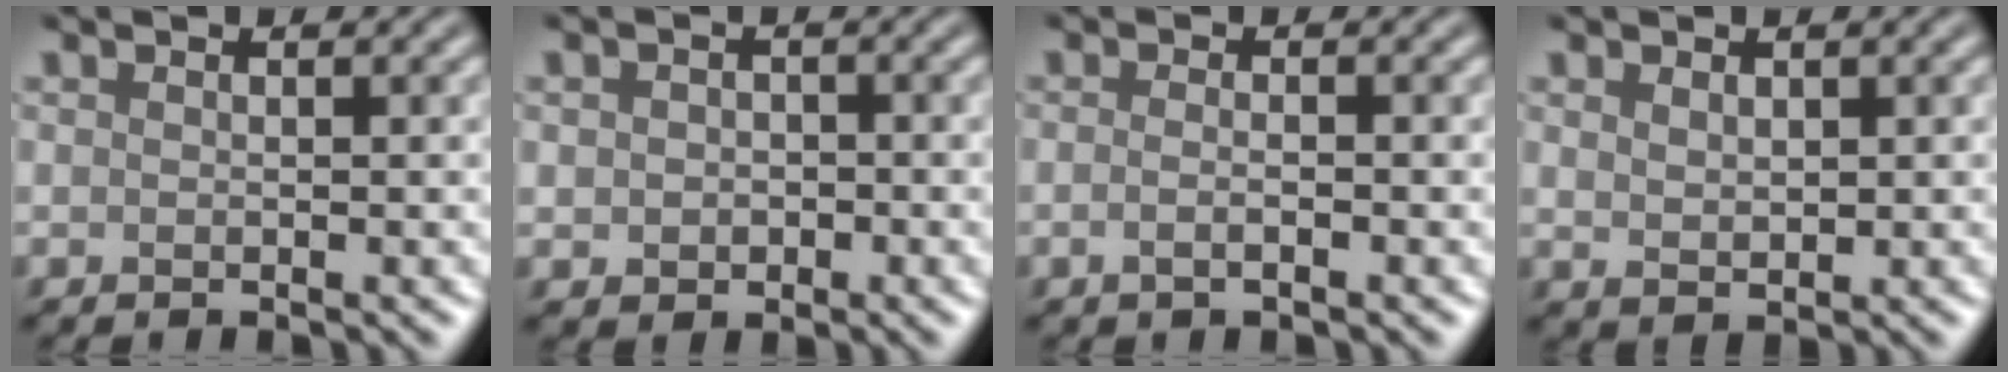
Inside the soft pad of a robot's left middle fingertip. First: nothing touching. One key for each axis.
{"total": 1.9, "fx": -0.2, "fy": 1.6, "fz": 0.9, "tx": -0.011, "ty": -0.005, "tz": -0.006}
{"total": 1.5, "fx": -0.5, "fy": 0.5, "fz": 1.3, "tx": -0.020, "ty": -0.002, "tz": -0.013}
{"total": 1.4, "fx": 0.7, "fy": 0.9, "fz": 0.9, "tx": -0.019, "ty": -0.003, "tz": 0.019}